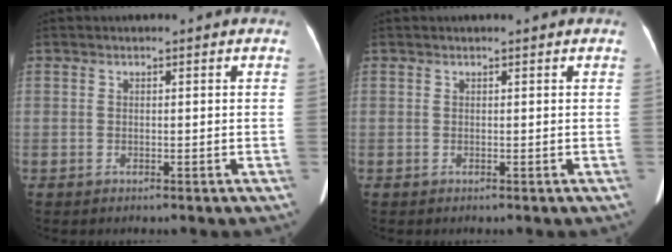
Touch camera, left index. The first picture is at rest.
{"total": 1.2, "force": [1.0, 0.0, 0.5], "torque": [-0.010, 0.004, 0.012]}